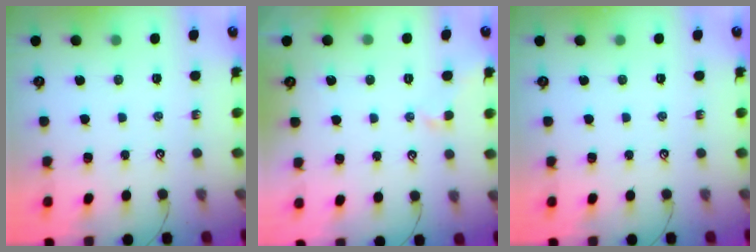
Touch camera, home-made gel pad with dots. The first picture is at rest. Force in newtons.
{"total": 1.0, "press": 1.0, "slide": 0.1}
{"total": 0.0}